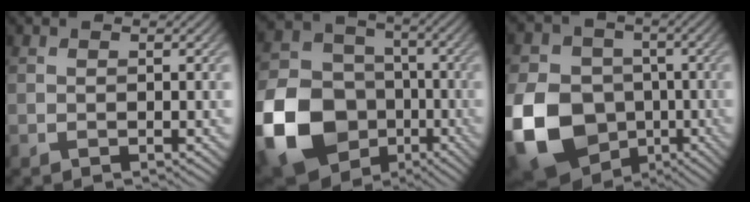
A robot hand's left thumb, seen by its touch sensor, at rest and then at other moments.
{"total": 18.1, "force": [-6.4, 14.3, 9.0], "torque": [-0.252, -0.041, -0.121]}
{"total": 17.5, "force": [-5.1, 14.0, 9.1], "torque": [-0.239, -0.041, -0.102]}